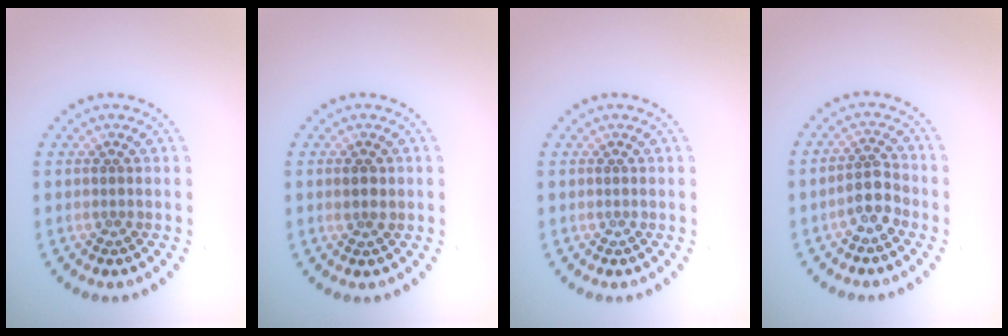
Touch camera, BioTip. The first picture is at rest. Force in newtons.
{"total": 1.3, "press": 1.3, "slide": 0.2}
{"total": 0.0}
{"total": 2.4, "press": 2.2, "slide": 1.1}